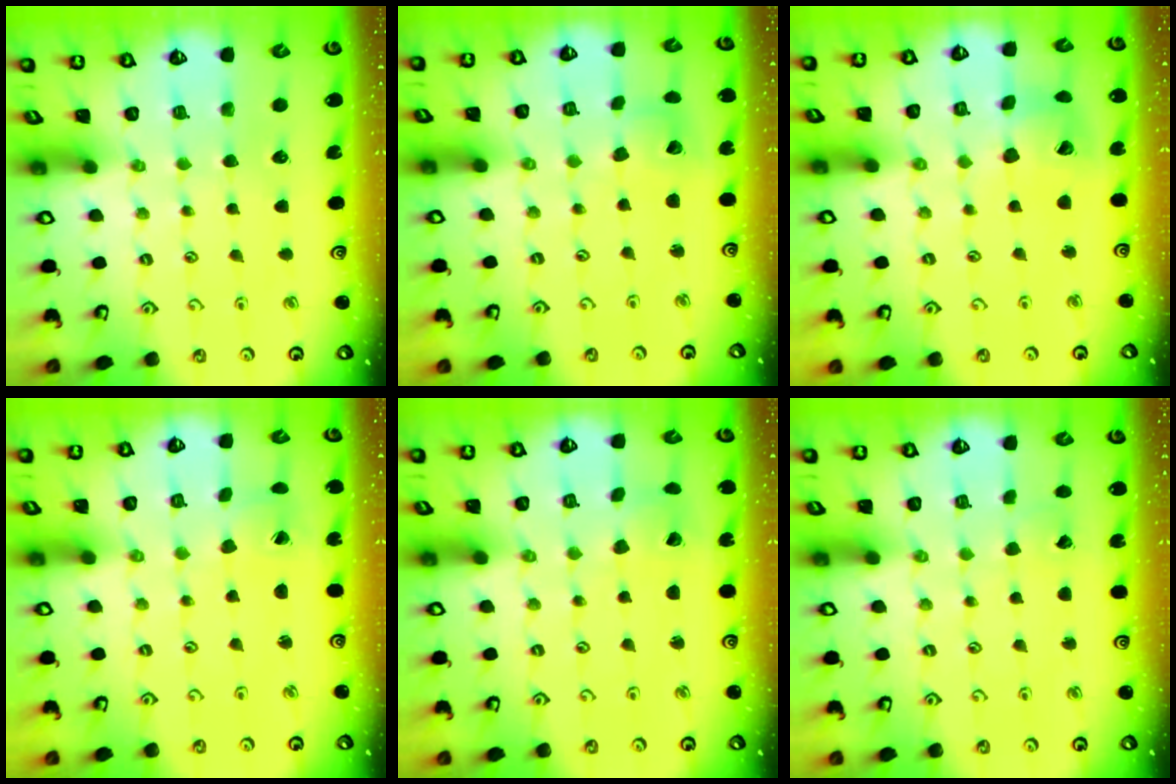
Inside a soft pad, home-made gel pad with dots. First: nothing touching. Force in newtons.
{"total": 4.8, "press": 4.8, "slide": 0.6}
{"total": 11.2, "press": 11.1, "slide": 1.5}
{"total": 1.3, "press": 1.3, "slide": 0.0}
{"total": 2.9, "press": 2.9, "slide": 0.2}
{"total": 1.4, "press": 1.4, "slide": 0.0}